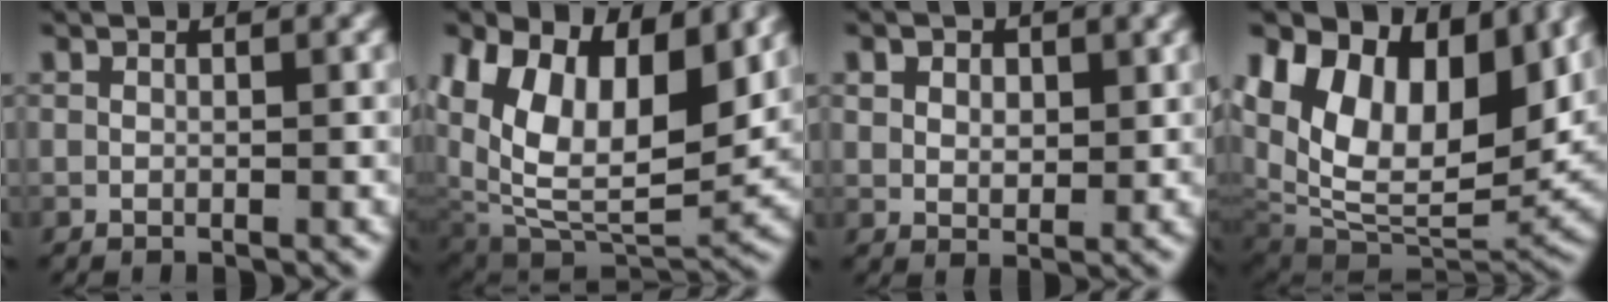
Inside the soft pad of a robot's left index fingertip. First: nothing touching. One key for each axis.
{"total": 13.2, "fx": 1.0, "fy": 8.7, "fz": 9.8, "tx": -0.188, "ty": -0.049, "tz": 0.042}
{"total": 2.5, "fx": 1.0, "fy": 1.6, "fz": 1.6, "tx": -0.032, "ty": -0.020, "tz": 0.032}
{"total": 18.3, "fx": 1.5, "fy": 12.7, "fz": 13.1, "tx": -0.245, "ty": -0.046, "tz": 0.040}